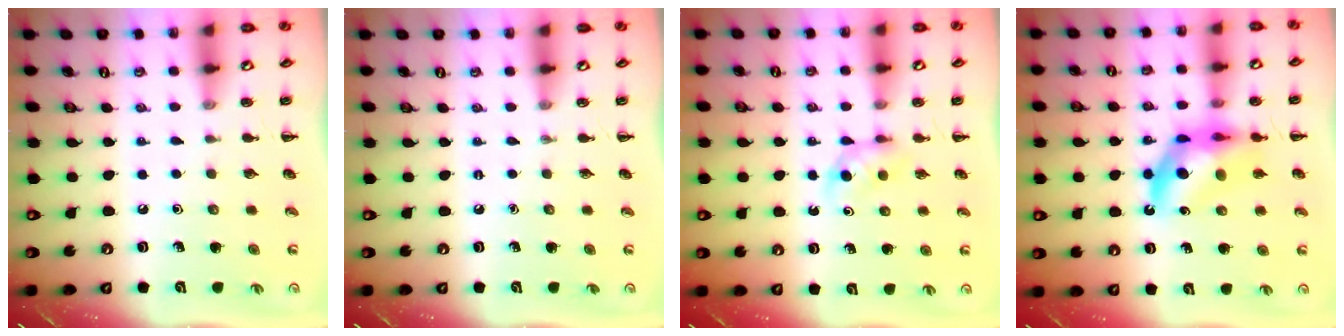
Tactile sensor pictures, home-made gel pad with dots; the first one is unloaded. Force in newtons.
{"total": 0.0}
{"total": 3.4, "press": 3.0, "slide": 1.5}
{"total": 10.1, "press": 9.5, "slide": 3.3}